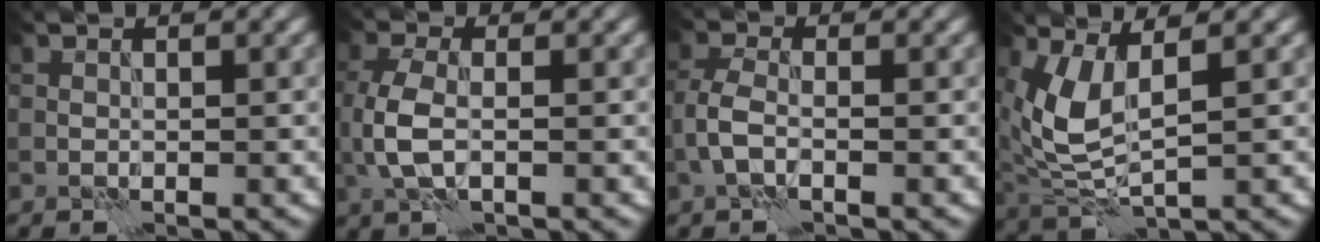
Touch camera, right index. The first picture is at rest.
{"total": 3.7, "force": [-0.1, 2.0, 3.1], "torque": [-0.080, 0.003, -0.003]}
{"total": 2.4, "force": [-0.9, 1.1, 2.0], "torque": [-0.048, 0.006, -0.024]}
{"total": 5.4, "force": [1.4, 2.6, 4.5], "torque": [-0.119, -0.008, 0.036]}